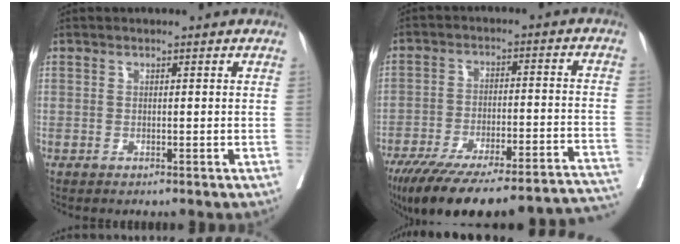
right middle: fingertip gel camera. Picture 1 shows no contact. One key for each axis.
{"total": 30.1, "fx": -25.8, "fy": 4.2, "fz": 14.9, "tx": -0.174, "ty": -0.026, "tz": -0.350}